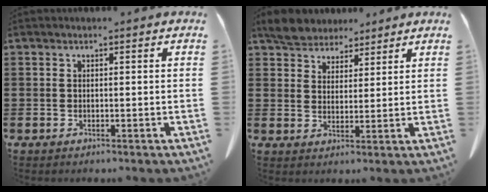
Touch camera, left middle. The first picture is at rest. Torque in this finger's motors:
{"motor_torque": [0.03, -0.02, 0.07, 0.03]}